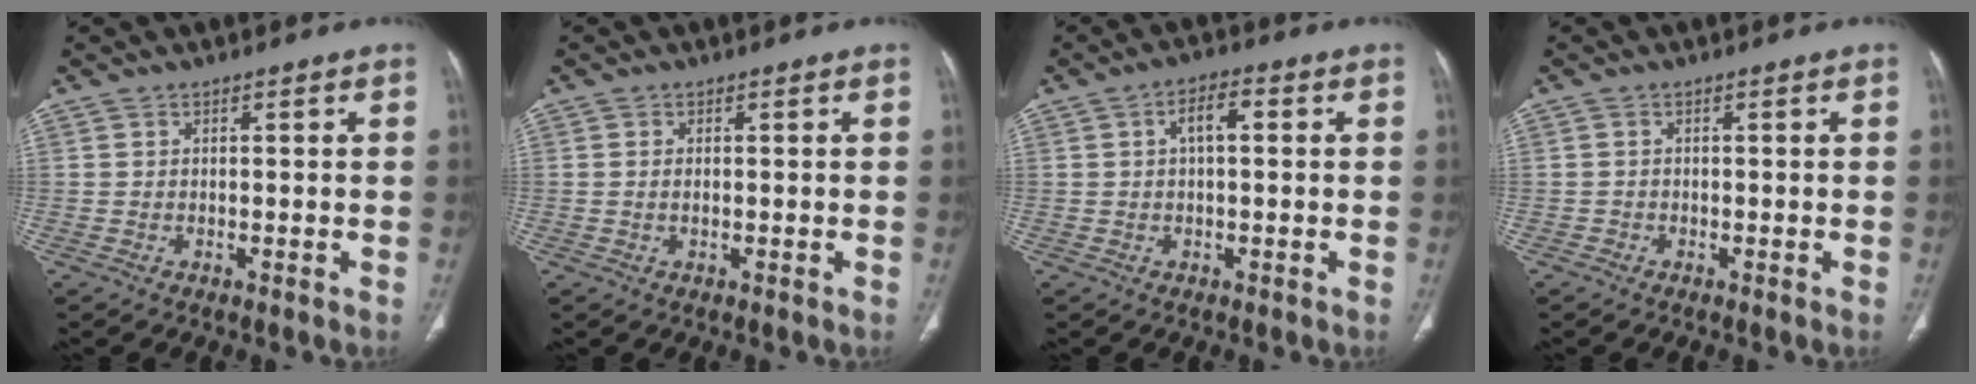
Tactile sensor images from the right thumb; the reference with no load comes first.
{"total": 0.9, "force": [0.1, 0.3, 0.8], "torque": [-0.022, 0.002, 0.003]}
{"total": 4.5, "force": [0.9, 1.9, 4.0], "torque": [-0.068, 0.013, 0.011]}
{"total": 0.7, "force": [-0.5, 0.5, 0.0], "torque": [-0.002, 0.003, -0.014]}